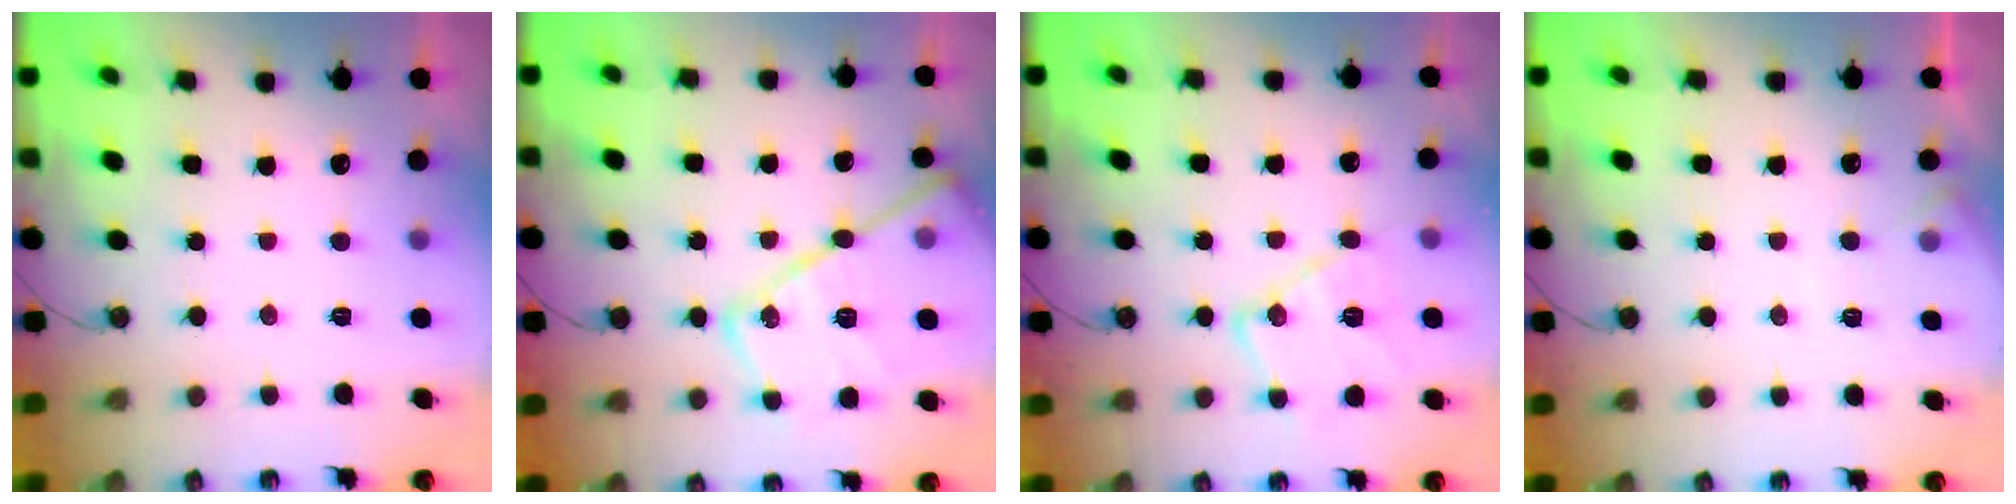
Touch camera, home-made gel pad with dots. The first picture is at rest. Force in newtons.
{"total": 23.5, "press": 23.4, "slide": 1.8}
{"total": 13.5, "press": 13.4, "slide": 1.2}
{"total": 5.6, "press": 5.6, "slide": 0.7}